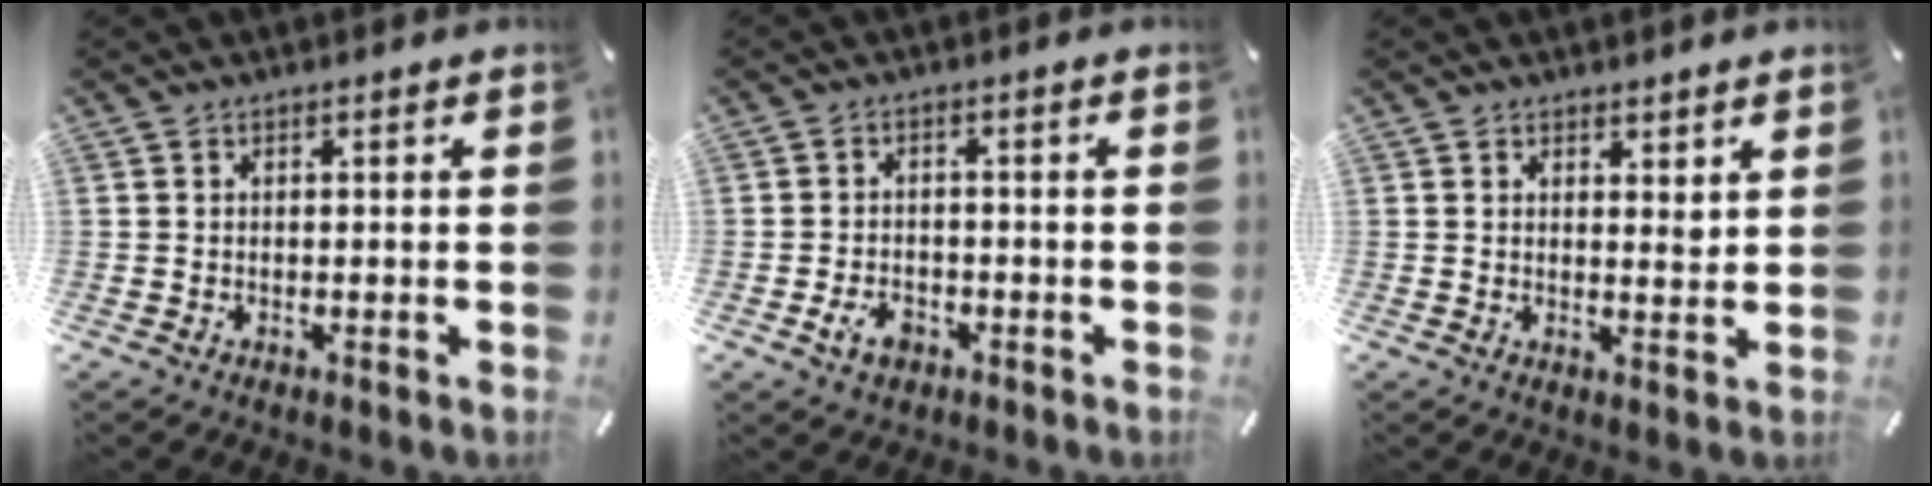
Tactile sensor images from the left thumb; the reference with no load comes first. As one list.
[{"total": 4.6, "force": [-2.2, 3.2, 2.5], "torque": [-0.054, 0.006, -0.041]}, {"total": 3.0, "force": [2.2, 1.7, 1.2], "torque": [-0.001, -0.016, 0.035]}]